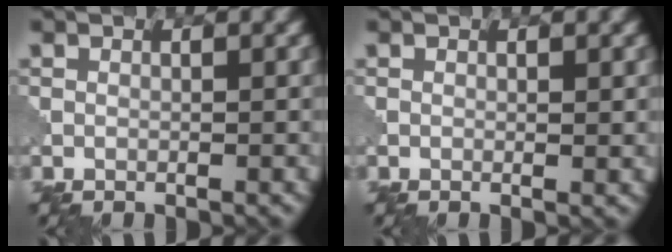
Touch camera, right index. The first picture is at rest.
{"total": 0.6, "force": [0.1, 0.1, 0.6], "torque": [-0.007, -0.002, -0.001]}